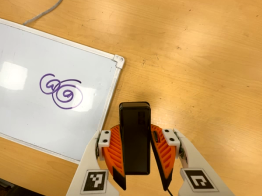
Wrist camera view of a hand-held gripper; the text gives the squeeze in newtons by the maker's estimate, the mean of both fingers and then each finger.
{"total": 8.4, "left": 6.8, "right": 10.0}